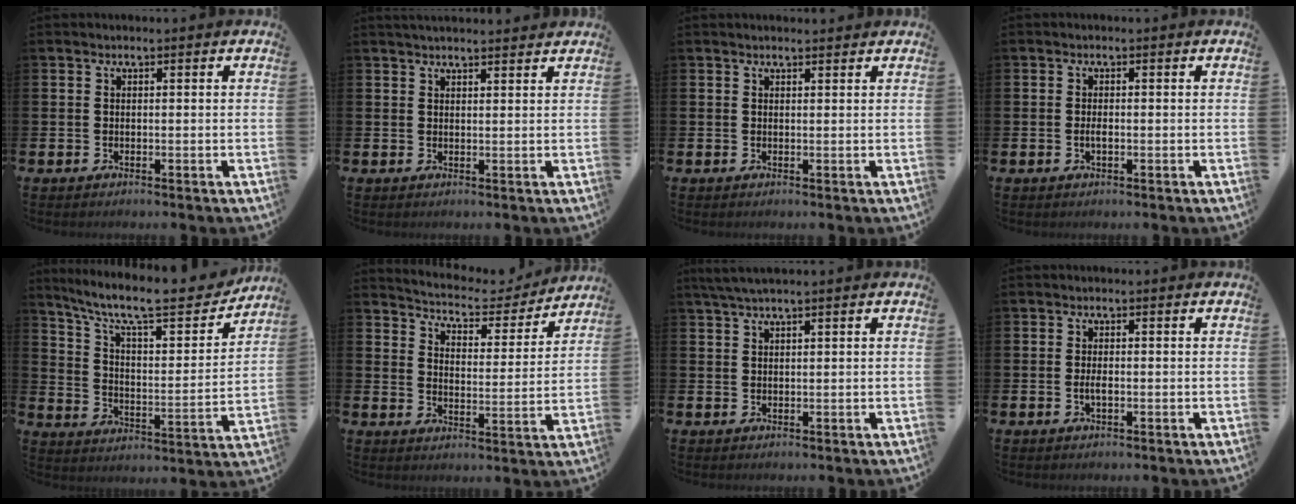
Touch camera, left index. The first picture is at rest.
{"total": 2.3, "force": [2.2, 0.2, 0.3], "torque": [0.001, -0.012, 0.038]}
{"total": 0.8, "force": [0.7, 0.1, 0.1], "torque": [0.005, -0.001, 0.012]}
{"total": 1.2, "force": [-0.3, 0.5, 1.1], "torque": [-0.016, 0.000, -0.007]}
{"total": 11.0, "force": [9.4, 2.2, 5.3], "torque": [-0.125, -0.065, 0.156]}
{"total": 5.3, "force": [5.1, 1.4, 0.6], "torque": [-0.038, -0.043, 0.083]}
{"total": 2.2, "force": [1.7, 0.1, 1.4], "torque": [-0.038, 0.006, 0.033]}
{"total": 1.6, "force": [-0.2, 0.6, 1.5], "torque": [-0.024, -0.002, -0.006]}